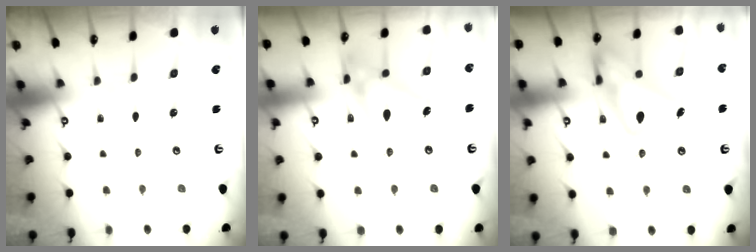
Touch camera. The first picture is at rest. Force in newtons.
{"total": 17.8, "press": 17.8, "slide": 1.1}
{"total": 19.6, "press": 19.5, "slide": 1.6}